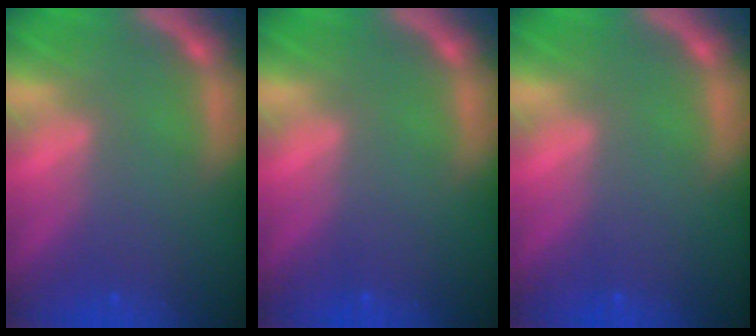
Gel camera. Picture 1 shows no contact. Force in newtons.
{"total": 0.0}
{"total": 0.0}